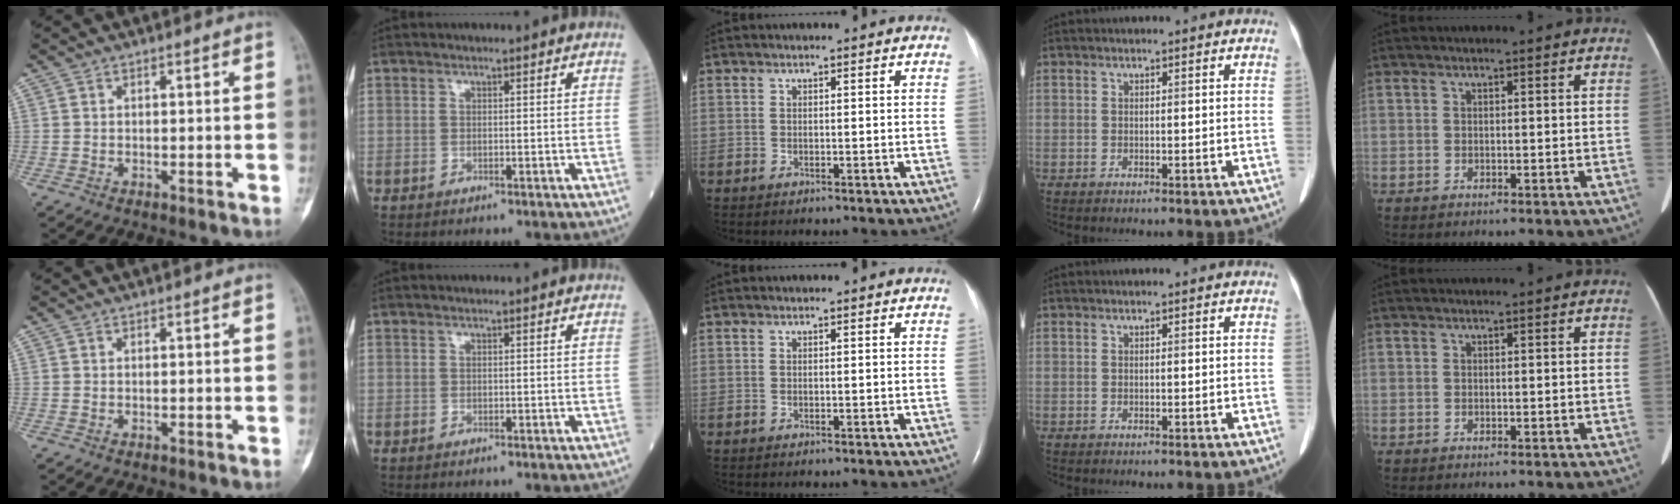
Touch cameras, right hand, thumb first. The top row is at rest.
{}